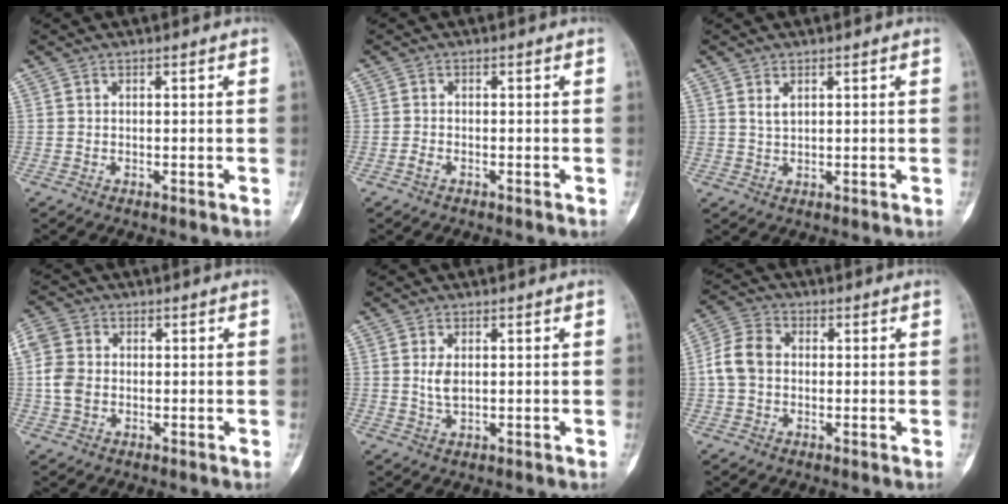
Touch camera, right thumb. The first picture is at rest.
{"total": 1.2, "force": [-0.8, 0.7, 0.6], "torque": [-0.015, 0.005, -0.017]}
{"total": 1.9, "force": [1.1, 0.9, 1.3], "torque": [-0.025, -0.006, 0.027]}
{"total": 6.0, "force": [-0.2, 4.8, 3.5], "torque": [-0.081, 0.010, -0.008]}
{"total": 3.1, "force": [0.5, 1.7, 2.6], "torque": [-0.052, -0.005, 0.015]}
{"total": 6.9, "force": [0.0, 5.4, 4.3], "torque": [-0.083, 0.021, -0.010]}